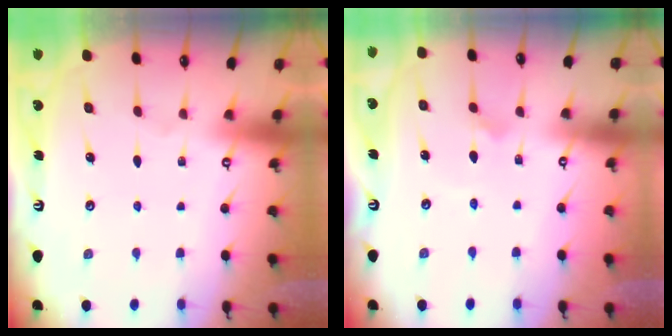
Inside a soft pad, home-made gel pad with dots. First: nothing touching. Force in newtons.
{"total": 3.0, "press": 3.0, "slide": 0.3}